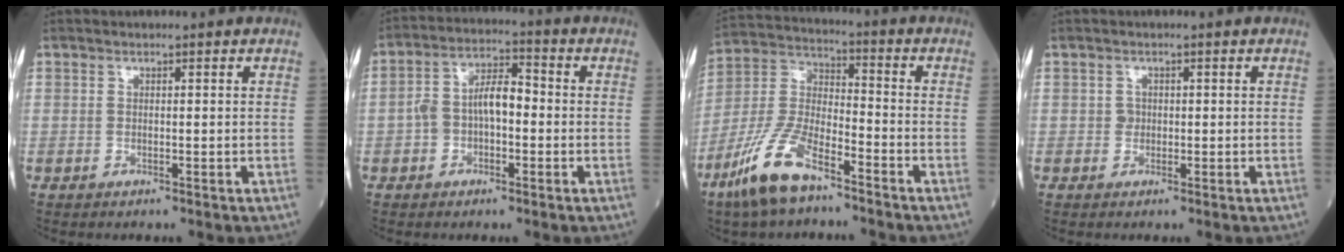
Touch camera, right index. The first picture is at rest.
{"total": 7.2, "force": [-0.8, 3.7, 6.2], "torque": [-0.123, 0.036, -0.017]}
{"total": 12.5, "force": [-8.3, 3.6, 8.6], "torque": [-0.197, -0.013, -0.167]}
{"total": 1.0, "force": [0.0, 1.0, 0.3], "torque": [-0.002, 0.003, 0.000]}